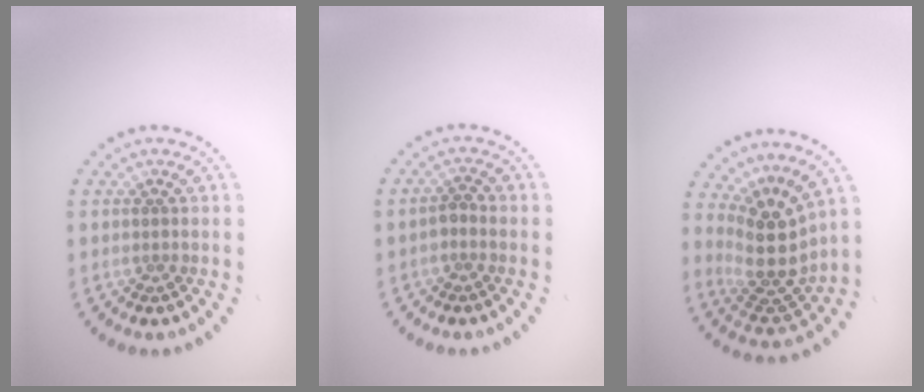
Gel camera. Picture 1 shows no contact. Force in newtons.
{"total": 1.0, "press": 0.9, "slide": 0.5}
{"total": 4.8, "press": 3.6, "slide": 3.1}